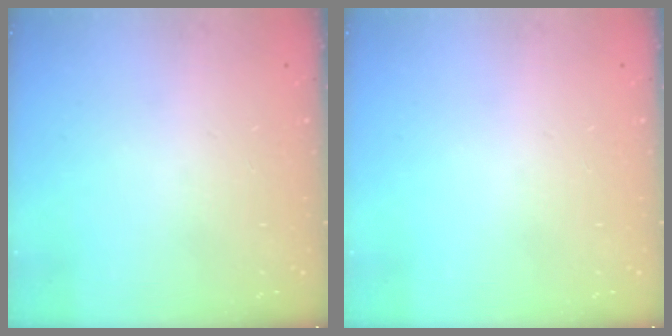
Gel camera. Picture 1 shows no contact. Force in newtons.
{"total": 0.0}